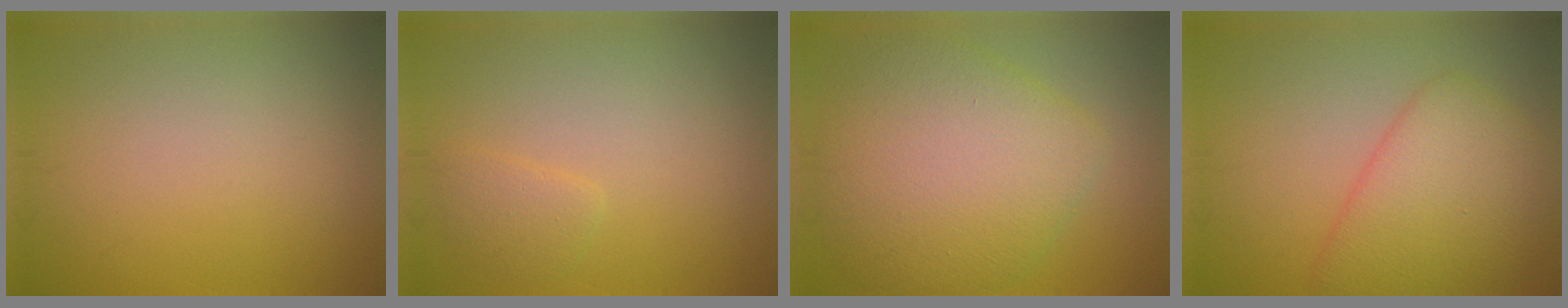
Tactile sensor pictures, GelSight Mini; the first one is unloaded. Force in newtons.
{"total": 1.4, "press": 1.4, "slide": 0.2}
{"total": 9.3, "press": 9.2, "slide": 0.2}
{"total": 5.8, "press": 5.8, "slide": 0.4}